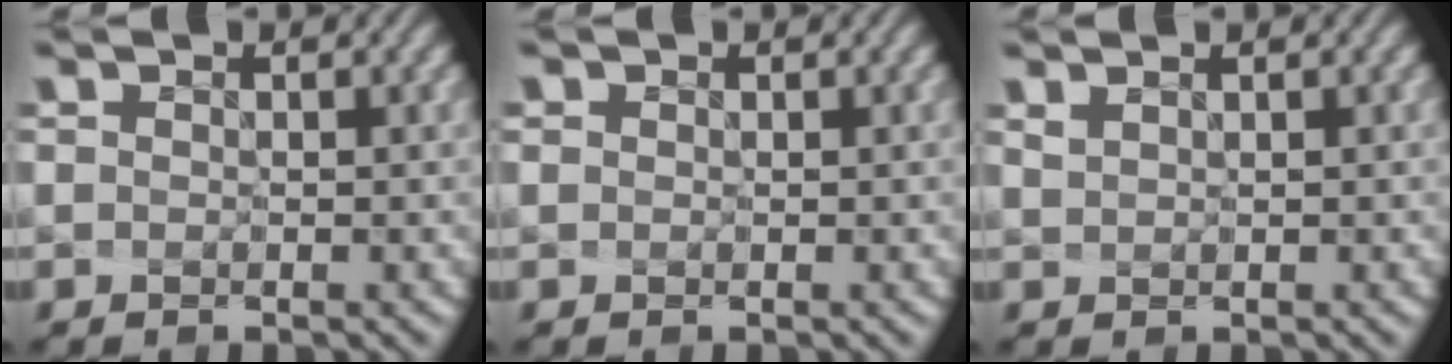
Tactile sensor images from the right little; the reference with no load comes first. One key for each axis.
{"total": 1.8, "fx": 0.9, "fy": 1.4, "fz": 0.8, "tx": -0.015, "ty": 0.007, "tz": 0.009}
{"total": 0.9, "fx": 0.6, "fy": -0.4, "fz": -0.5, "tx": -0.010, "ty": -0.015, "tz": 0.033}